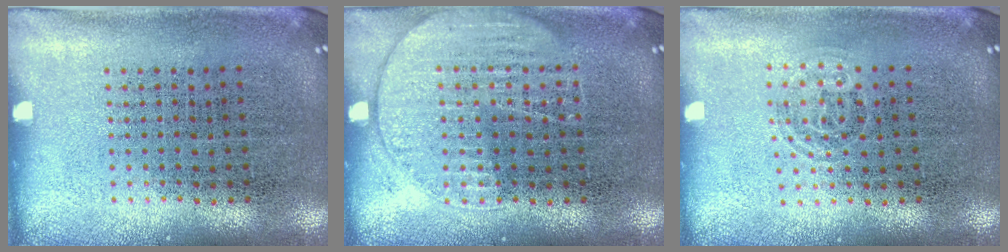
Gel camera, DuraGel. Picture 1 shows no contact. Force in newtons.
{"total": 2.0, "press": 1.9, "slide": 0.3}
{"total": 0.8, "press": 0.5, "slide": 0.5}